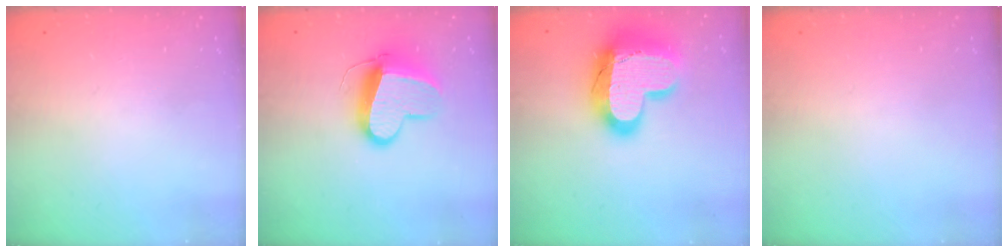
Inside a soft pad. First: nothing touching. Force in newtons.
{"total": 13.4, "press": 13.3, "slide": 1.3}
{"total": 20.9, "press": 20.9, "slide": 1.8}
{"total": 0.0}